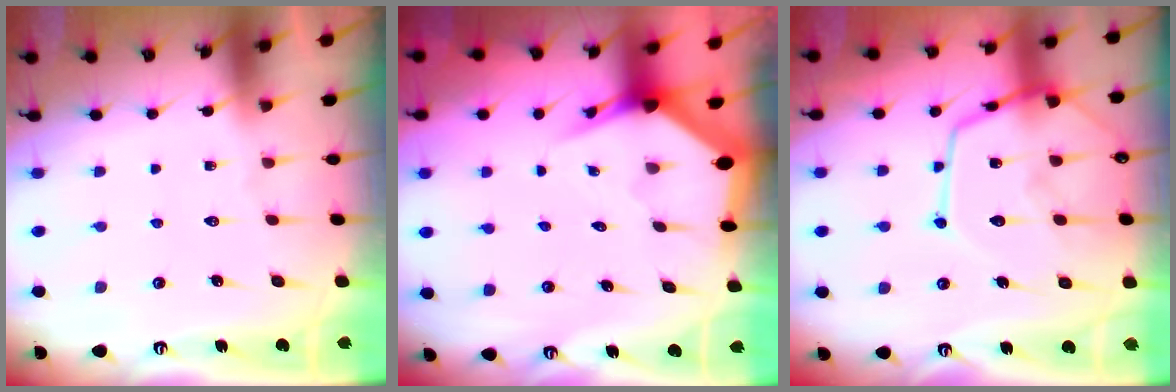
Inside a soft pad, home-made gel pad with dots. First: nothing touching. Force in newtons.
{"total": 3.7, "press": 3.7, "slide": 0.4}
{"total": 16.3, "press": 16.3, "slide": 1.4}